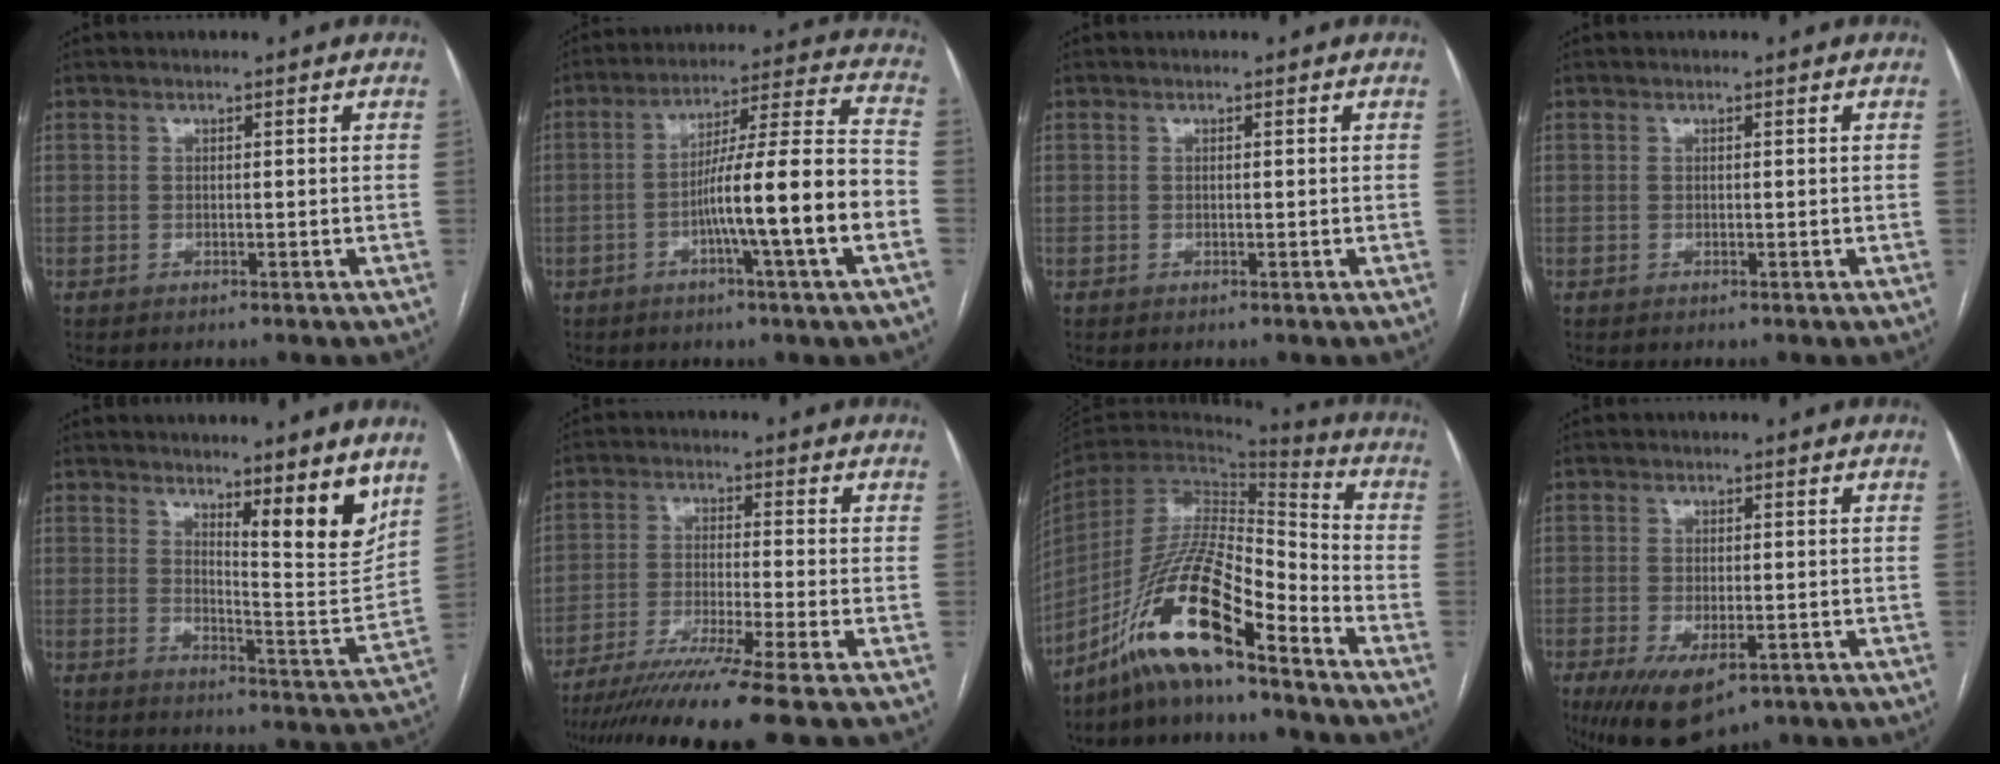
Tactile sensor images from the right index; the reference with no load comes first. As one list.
[{"total": 15.6, "force": [-4.5, -0.6, 14.9], "torque": [-0.238, 0.012, -0.076]}, {"total": 0.0}, {"total": 0.0}, {"total": 9.0, "force": [6.4, 0.4, 6.3], "torque": [-0.083, -0.032, 0.097]}, {"total": 13.7, "force": [-11.0, -2.5, 7.8], "torque": [-0.121, -0.042, -0.177]}, {"total": 15.4, "force": [-11.0, 2.1, 10.6], "torque": [-0.204, 0.007, -0.202]}, {"total": 8.8, "force": [-4.7, 3.7, 6.4], "torque": [-0.112, -0.019, -0.069]}]